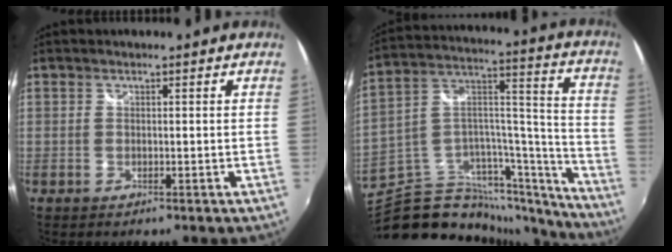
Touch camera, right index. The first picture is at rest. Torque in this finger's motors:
{"motor_torque": [-1.11, -1.03, -0.46, -0.21]}